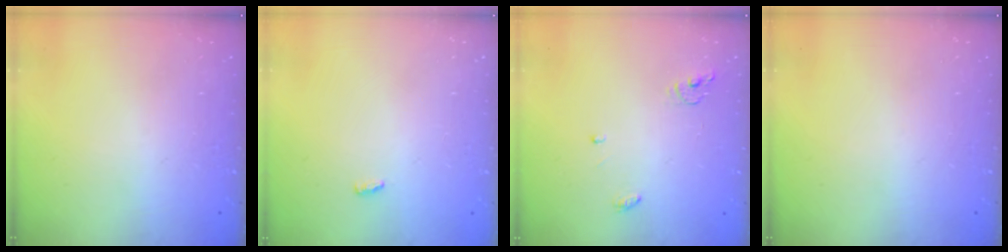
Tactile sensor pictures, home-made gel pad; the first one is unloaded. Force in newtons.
{"total": 2.9, "press": 2.6, "slide": 1.3}
{"total": 4.2, "press": 4.1, "slide": 0.3}
{"total": 0.0}